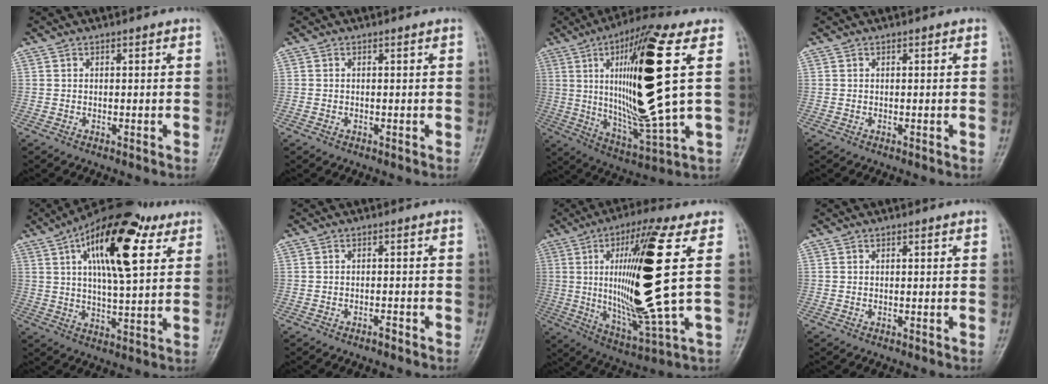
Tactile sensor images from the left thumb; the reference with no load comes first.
{"total": 0.0}
{"total": 21.7, "force": [4.4, 2.8, 21.1], "torque": [-0.386, -0.028, 0.078]}
{"total": 0.0}
{"total": 20.3, "force": [8.5, 7.8, 16.7], "torque": [-0.244, -0.010, 0.130]}
{"total": 1.0, "force": [-0.9, 0.1, 0.3], "torque": [-0.007, 0.007, -0.015]}
{"total": 19.9, "force": [2.6, 1.7, 19.6], "torque": [-0.373, -0.027, 0.046]}
{"total": 0.0}